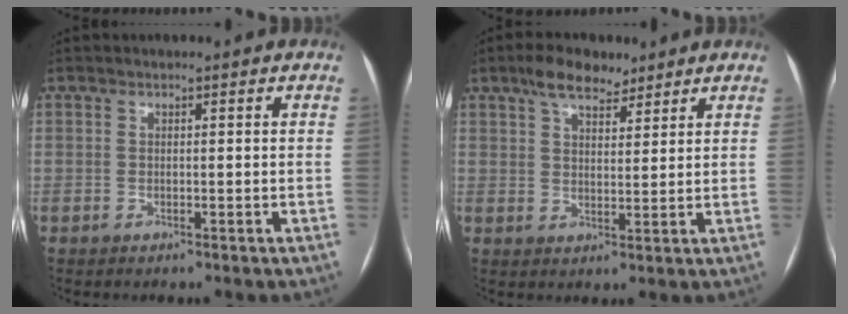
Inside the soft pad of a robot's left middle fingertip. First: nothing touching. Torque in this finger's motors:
{"motor_torque": [0.12, -0.18, 0.03, 0.00]}